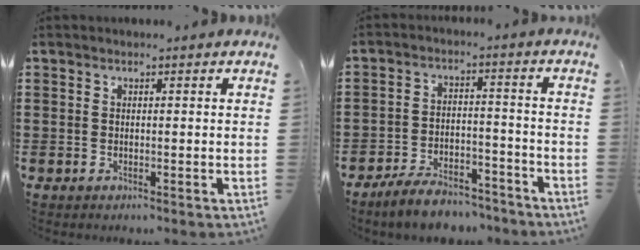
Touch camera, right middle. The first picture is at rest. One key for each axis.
{"total": 6.6, "fx": -6.1, "fy": 1.4, "fz": 1.9, "tx": -0.038, "ty": 0.011, "tz": -0.119}